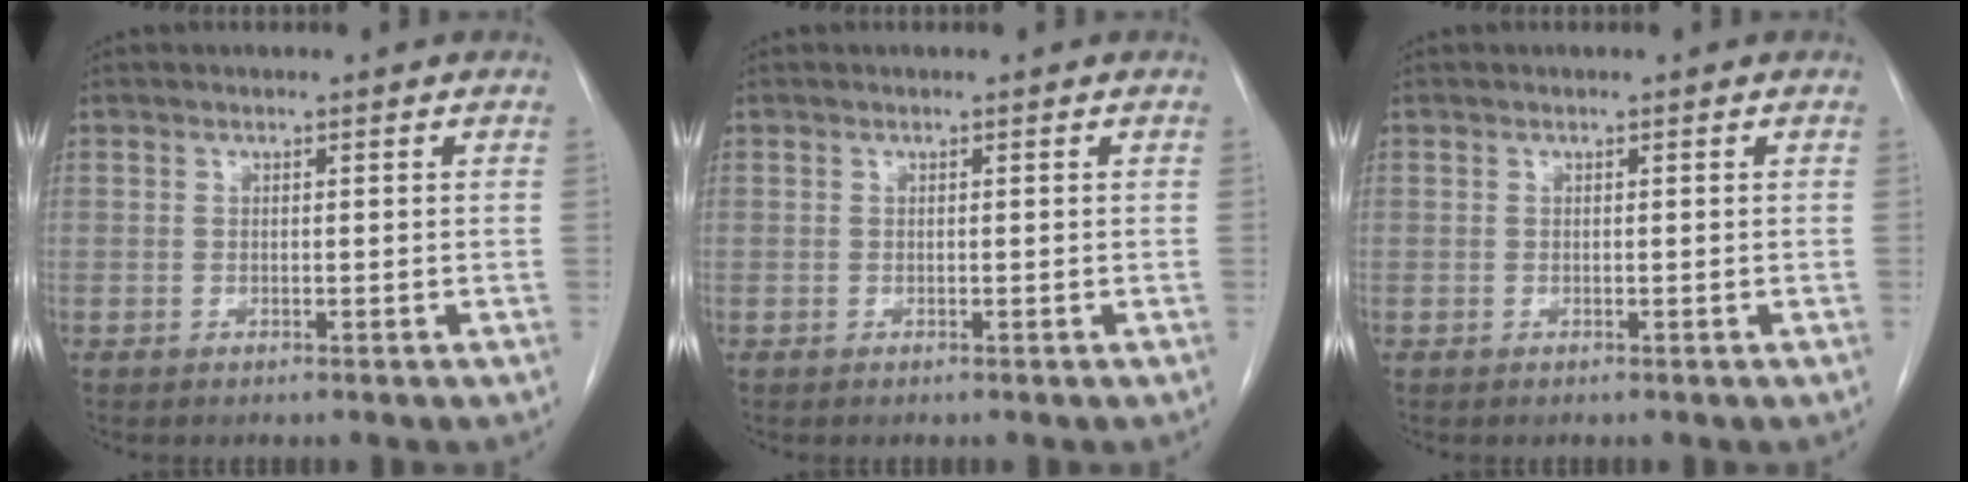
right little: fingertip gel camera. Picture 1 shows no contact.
{"total": 0.0}
{"total": 0.0}